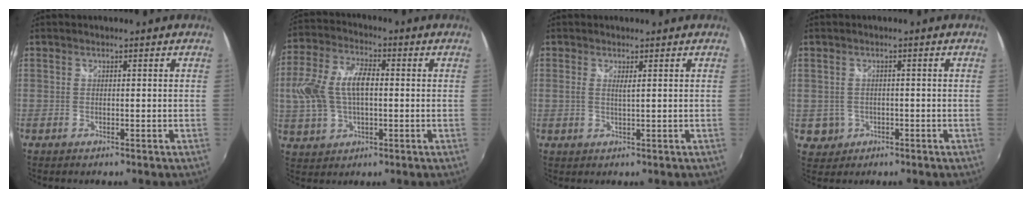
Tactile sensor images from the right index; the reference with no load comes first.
{"total": 12.5, "force": [0.3, 7.3, 10.1], "torque": [-0.216, 0.017, 0.007]}
{"total": 1.2, "force": [0.5, 0.0, 1.0], "torque": [-0.020, -0.002, 0.008]}
{"total": 3.2, "force": [-0.5, 3.2, 0.5], "torque": [-0.015, 0.003, 0.002]}